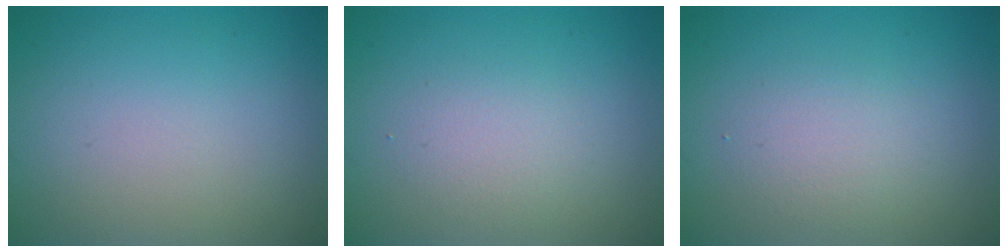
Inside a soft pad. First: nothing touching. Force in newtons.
{"total": 1.9, "press": 1.8, "slide": 0.2}
{"total": 1.9, "press": 1.9, "slide": 0.0}